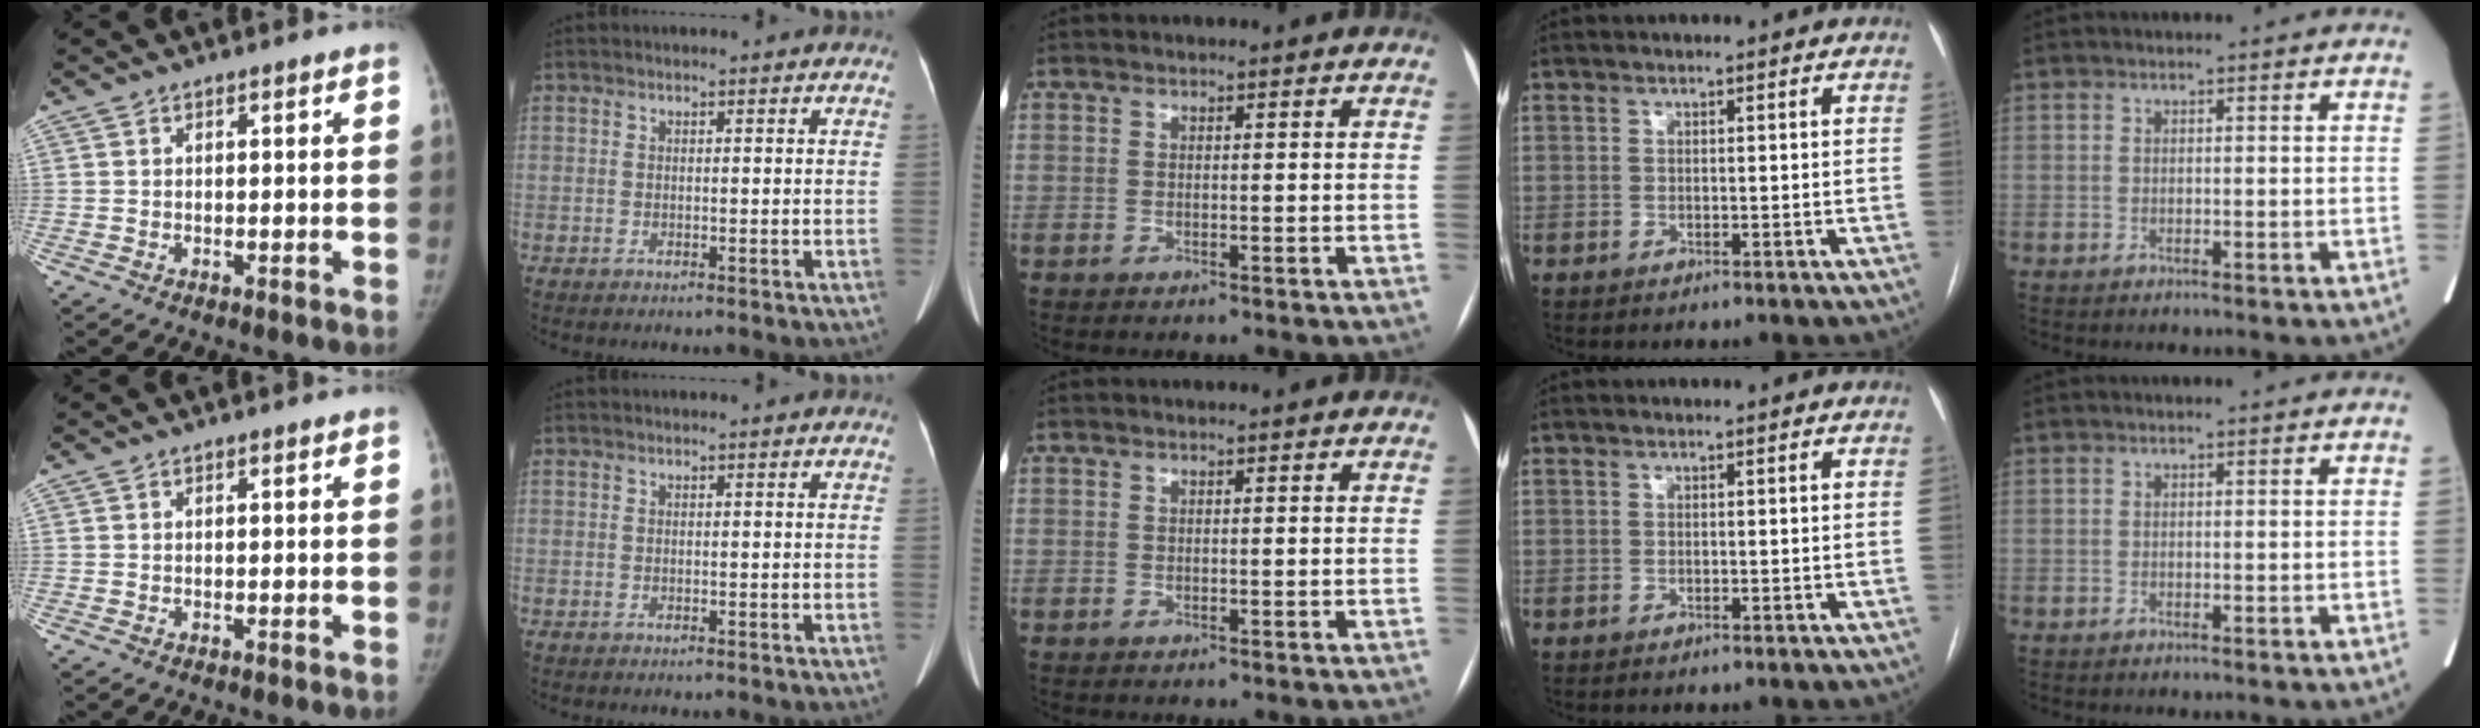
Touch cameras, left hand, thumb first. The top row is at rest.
{}